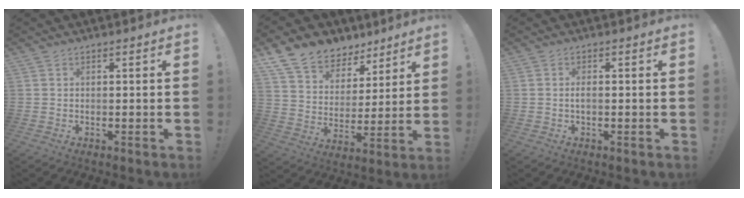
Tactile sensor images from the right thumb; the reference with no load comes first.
{"total": 12.4, "force": [9.4, 7.5, 3.0], "torque": [-0.062, -0.070, 0.178]}
{"total": 1.5, "force": [-0.4, 0.4, 1.4], "torque": [-0.029, 0.002, -0.006]}